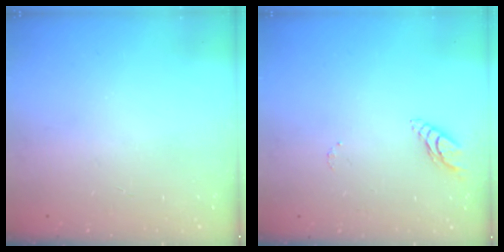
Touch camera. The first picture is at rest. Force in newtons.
{"total": 5.2, "press": 5.2, "slide": 0.4}